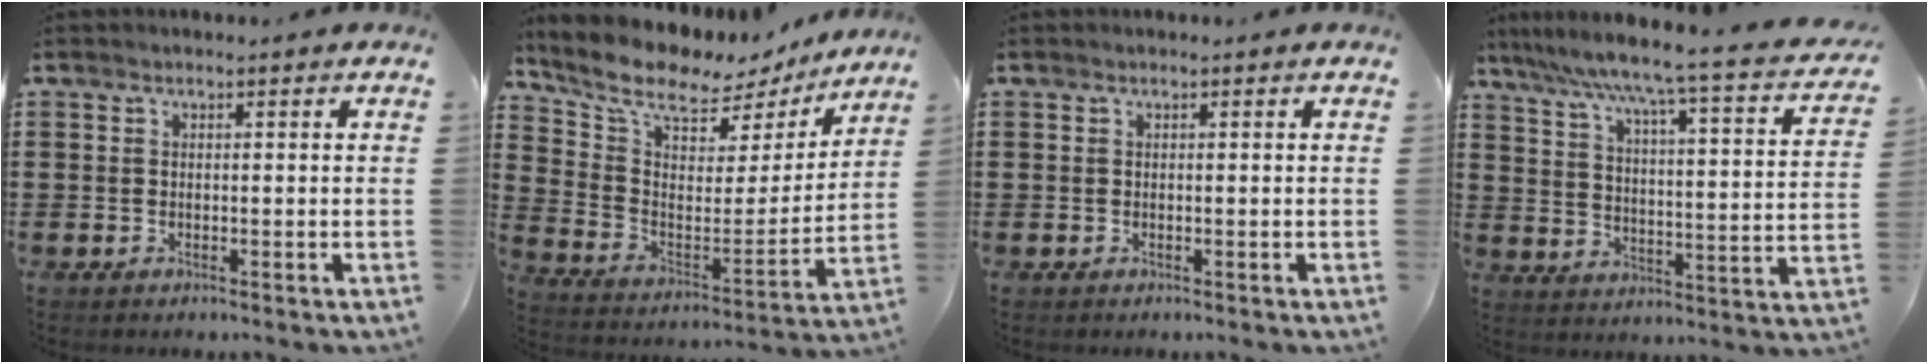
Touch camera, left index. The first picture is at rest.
{"total": 8.7, "force": [7.5, 3.2, 3.0], "torque": [-0.086, -0.059, 0.124]}
{"total": 0.0}
{"total": 5.0, "force": [3.9, -0.9, 3.0], "torque": [-0.077, -0.045, 0.049]}